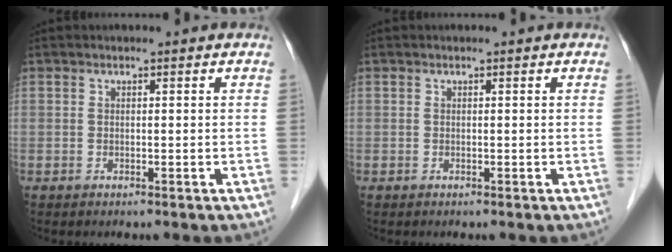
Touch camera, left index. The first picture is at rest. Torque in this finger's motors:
{"motor_torque": [-0.04, -0.04, 0.01, 0.00]}